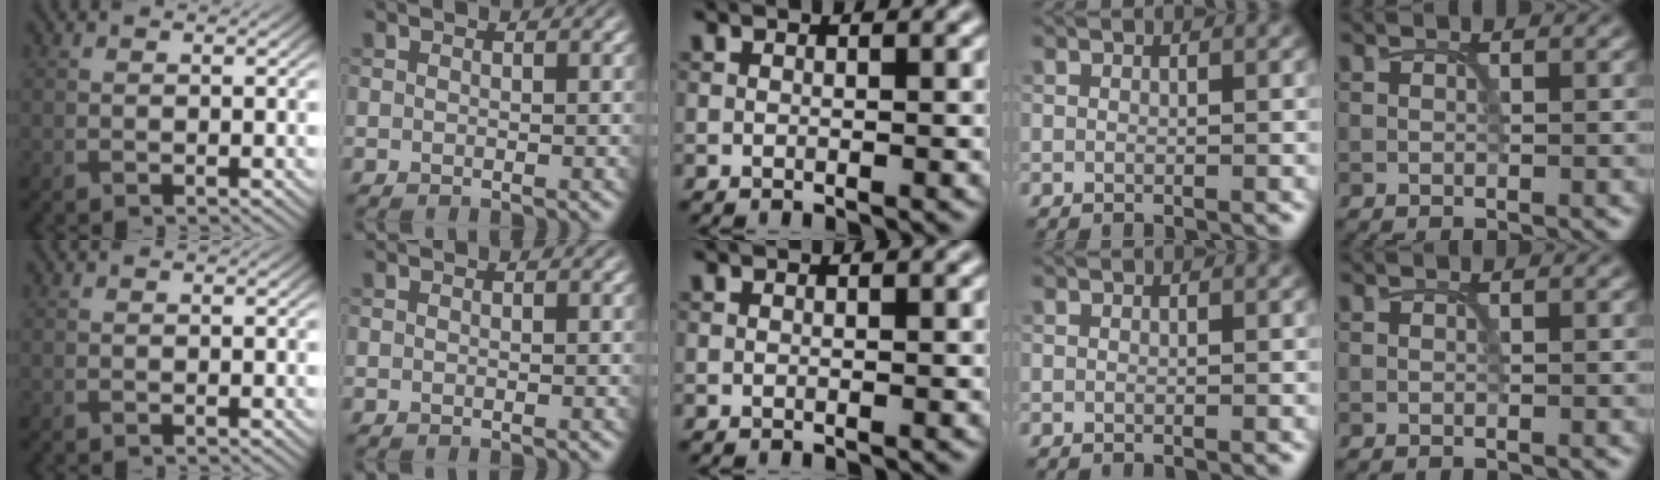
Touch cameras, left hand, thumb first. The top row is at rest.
{}